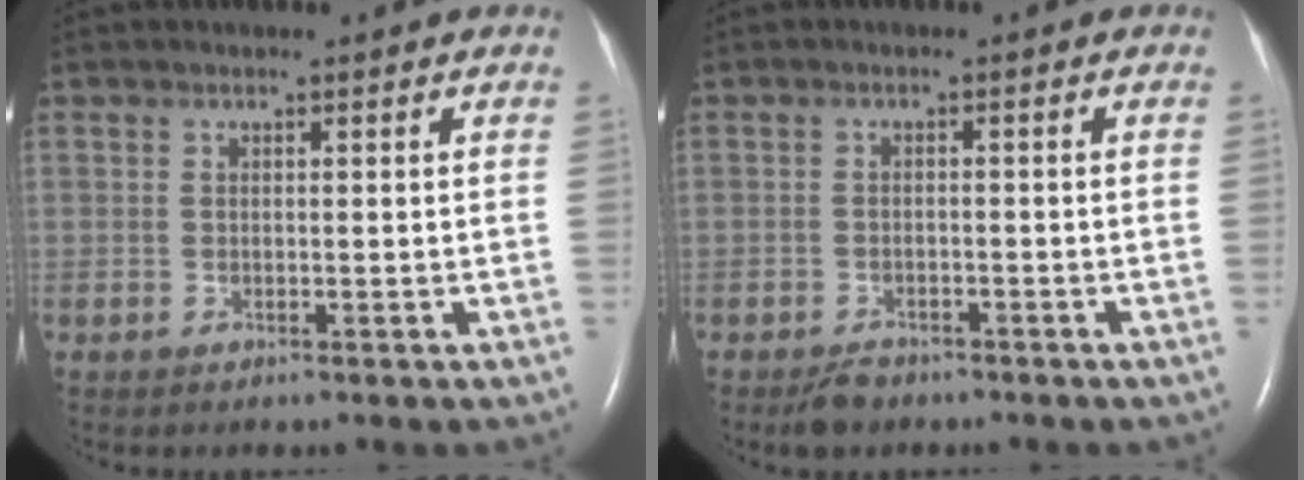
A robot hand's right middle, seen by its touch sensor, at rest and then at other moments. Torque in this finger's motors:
{"motor_torque": [0.01, 0.00, 0.00, 0.00]}